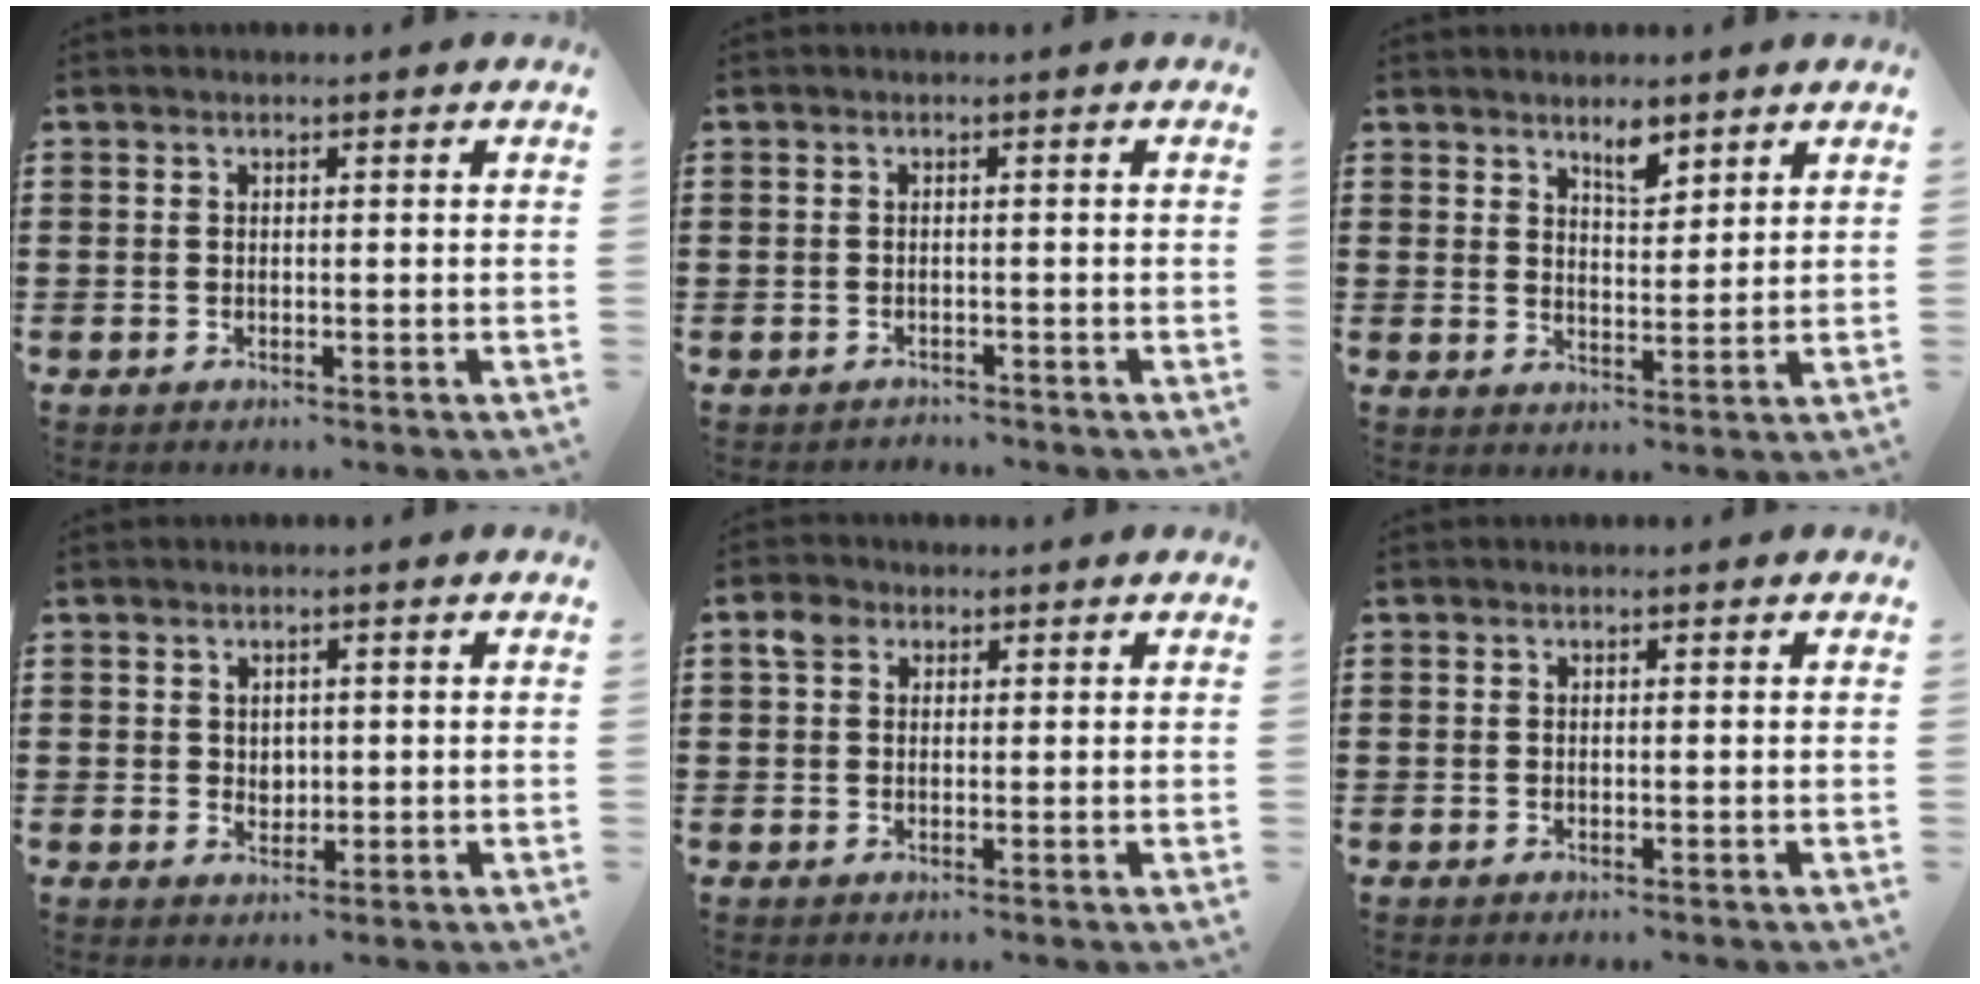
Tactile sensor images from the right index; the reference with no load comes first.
{"total": 0.9, "force": [-0.8, 0.4, -0.1], "torque": [0.000, 0.004, -0.020]}
{"total": 3.6, "force": [2.9, 1.3, 1.8], "torque": [-0.025, -0.003, 0.049]}
{"total": 1.7, "force": [0.7, 1.5, 0.6], "torque": [-0.017, 0.007, 0.012]}
{"total": 2.7, "force": [1.3, 2.1, 1.3], "torque": [-0.032, 0.009, 0.022]}
{"total": 0.0}